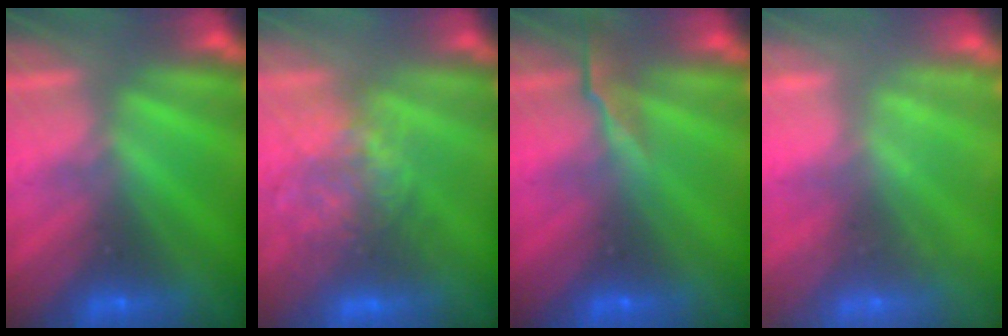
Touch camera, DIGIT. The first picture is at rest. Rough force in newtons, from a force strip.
{"total": 3.4}
{"total": 2.6}
{"total": 2.3}